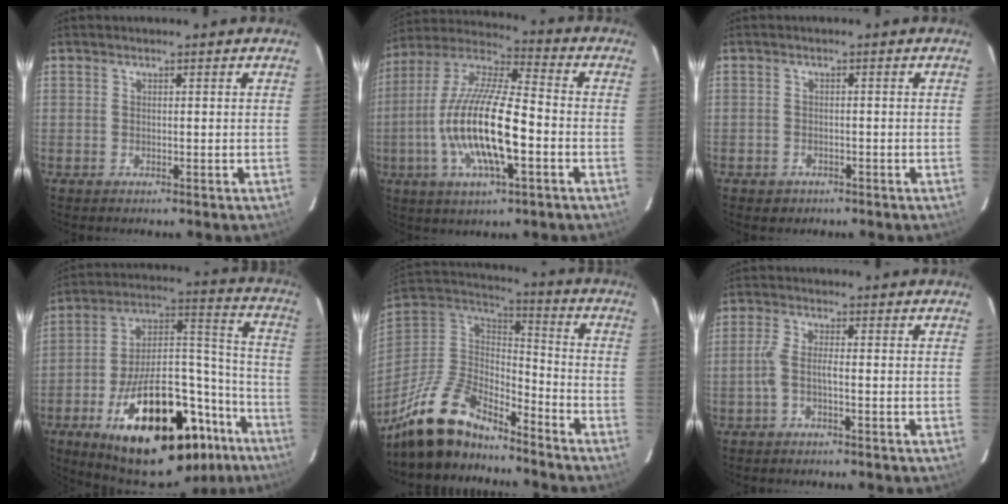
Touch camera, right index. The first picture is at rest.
{"total": 18.5, "force": [-4.4, 5.1, 17.2], "torque": [-0.339, -0.008, -0.087]}
{"total": 2.5, "force": [-1.5, 2.0, 0.5], "torque": [-0.017, 0.002, -0.019]}
{"total": 32.4, "force": [-19.4, 14.1, 21.7], "torque": [-0.335, 0.045, -0.271]}
{"total": 17.3, "force": [-14.4, 6.0, 7.4], "torque": [-0.179, -0.002, -0.270]}
{"total": 2.9, "force": [-1.2, 0.4, 2.6], "torque": [-0.061, 0.004, -0.024]}